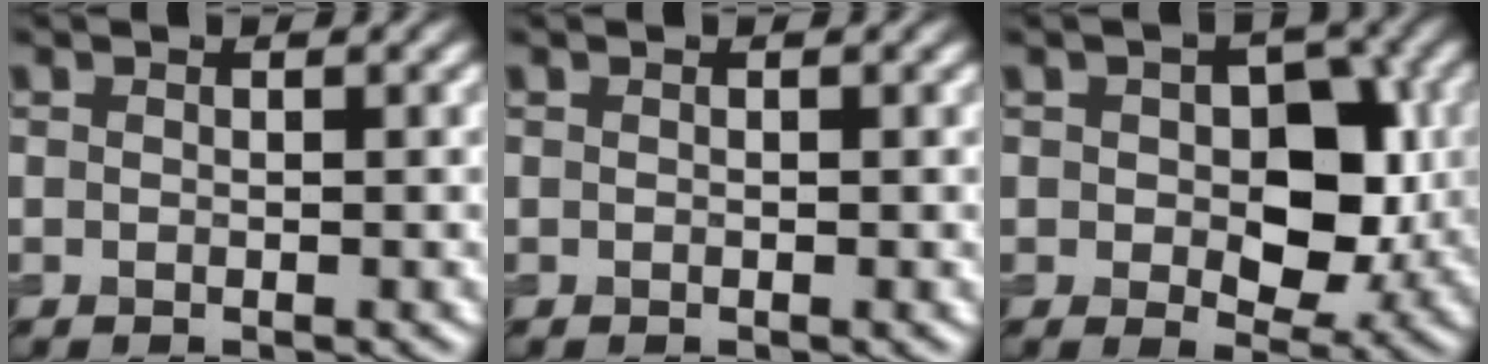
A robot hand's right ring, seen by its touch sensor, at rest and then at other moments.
{"total": 0.0}
{"total": 7.0, "force": [0.2, 4.3, 5.6], "torque": [-0.080, -0.007, 0.005]}